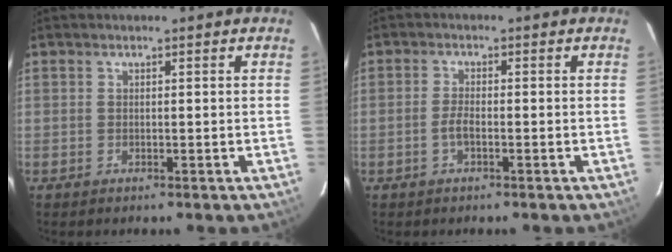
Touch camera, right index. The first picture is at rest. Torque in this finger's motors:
{"motor_torque": [0.47, -0.34, 0.27, 0.07]}